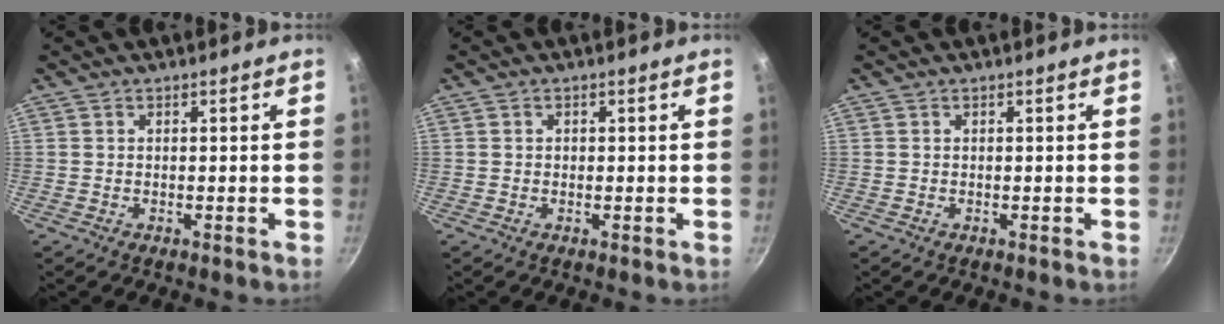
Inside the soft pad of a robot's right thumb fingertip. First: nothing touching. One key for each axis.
{"total": 0.6, "fx": 0.0, "fy": 0.6, "fz": 0.1, "tx": 0.001, "ty": 0.003, "tz": 0.001}
{"total": 0.0}